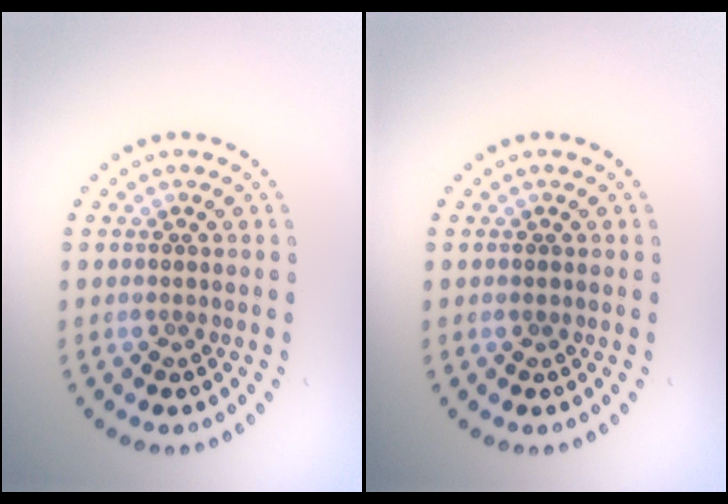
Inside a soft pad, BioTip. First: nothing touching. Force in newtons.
{"total": 0.5, "press": 0.5, "slide": 0.1}